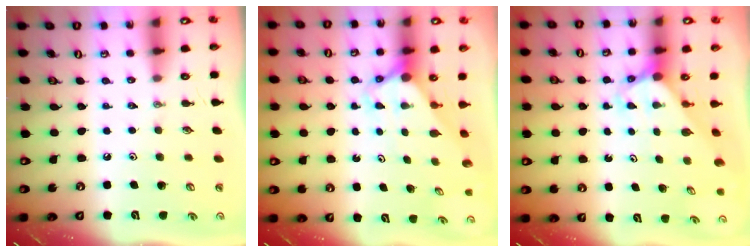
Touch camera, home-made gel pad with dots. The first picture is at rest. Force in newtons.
{"total": 2.9, "press": 2.9, "slide": 0.3}
{"total": 3.0, "press": 3.0, "slide": 0.2}